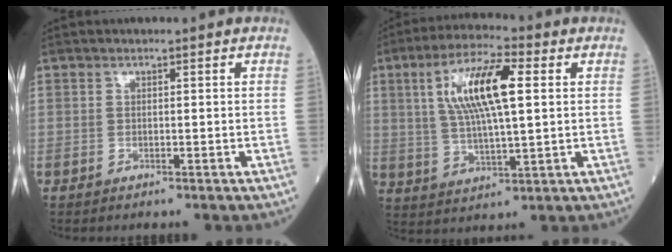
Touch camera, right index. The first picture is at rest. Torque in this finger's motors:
{"motor_torque": [0.69, 0.41, 0.28, 0.21]}